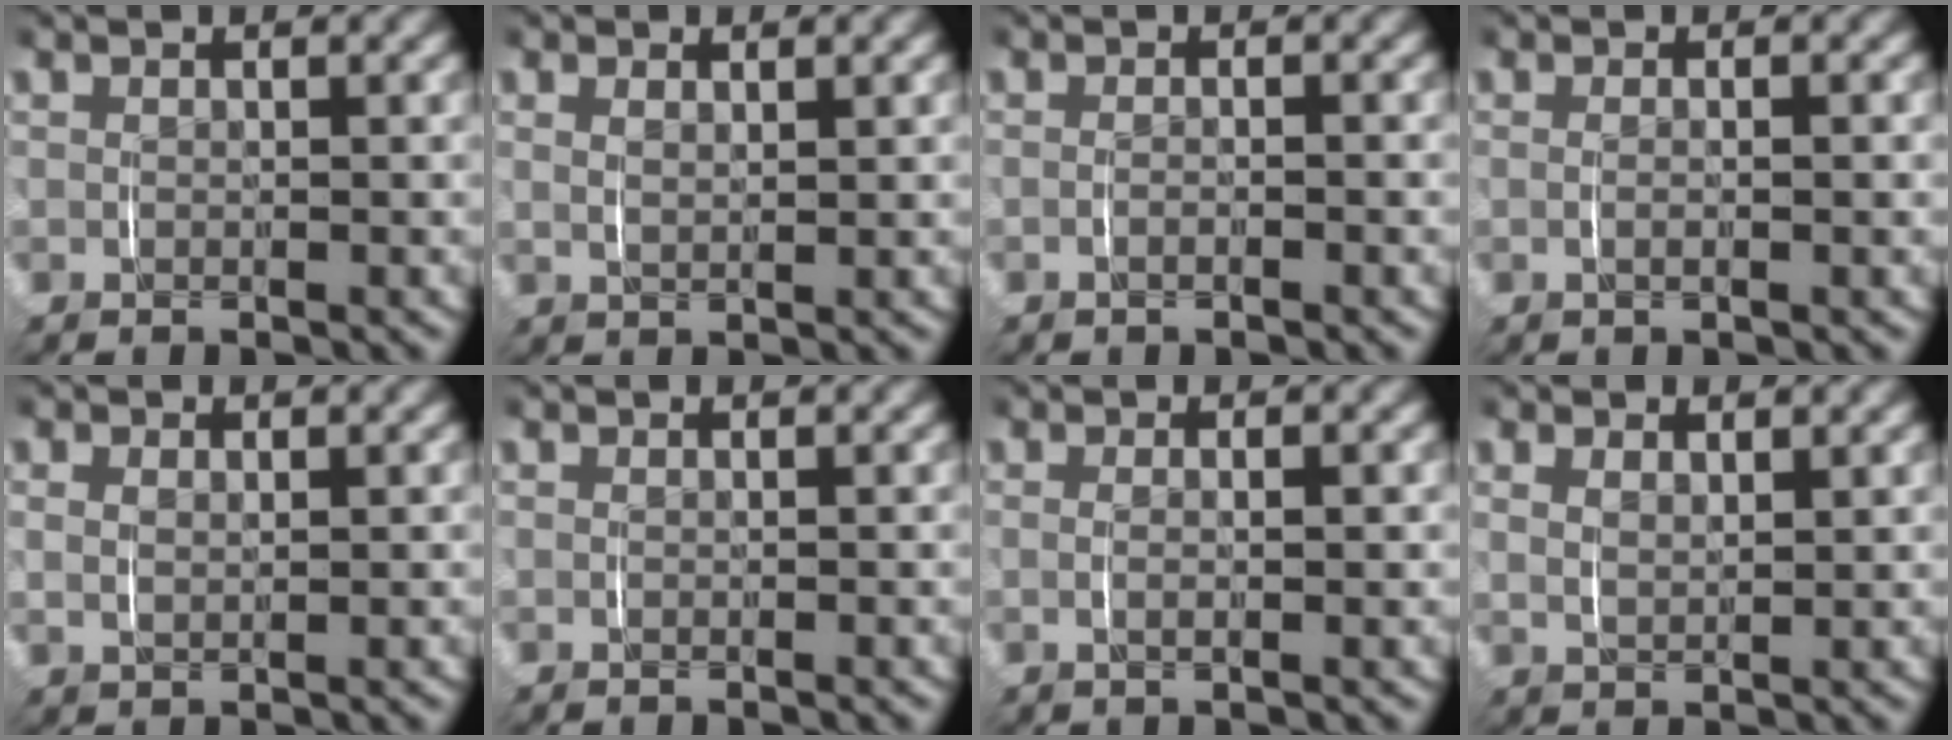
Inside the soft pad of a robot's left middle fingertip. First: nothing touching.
{"total": 1.2, "force": [0.8, 0.2, 0.9], "torque": [-0.016, -0.003, 0.021]}
{"total": 0.8, "force": [-0.5, 0.0, 0.6], "torque": [-0.017, 0.000, -0.010]}
{"total": 1.0, "force": [-0.1, 0.0, 1.0], "torque": [-0.021, -0.002, -0.001]}
{"total": 1.4, "force": [0.7, 0.8, 1.0], "torque": [-0.019, -0.004, 0.017]}
{"total": 0.0}
{"total": 1.3, "force": [0.1, 0.1, 1.3], "torque": [-0.024, -0.004, 0.003]}
{"total": 1.5, "force": [1.1, 0.5, 1.0], "torque": [-0.020, -0.004, 0.026]}